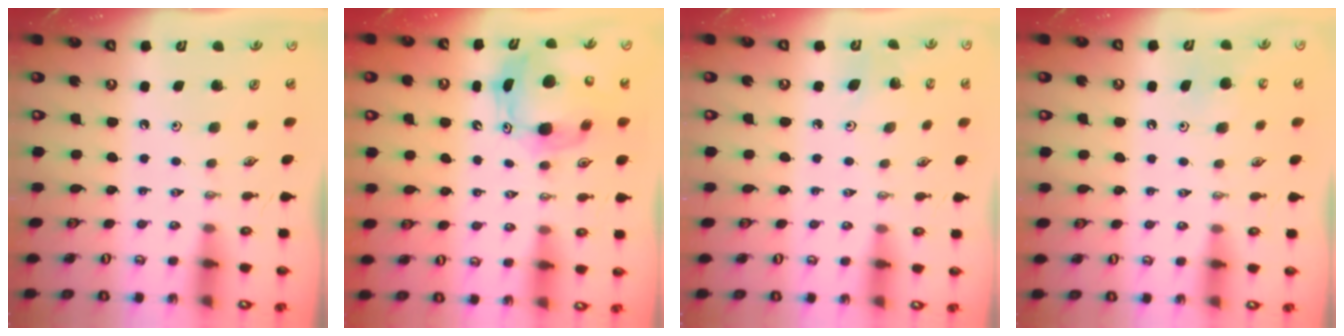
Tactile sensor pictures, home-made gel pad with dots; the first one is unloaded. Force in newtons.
{"total": 10.9, "press": 10.7, "slide": 2.0}
{"total": 4.9, "press": 4.8, "slide": 0.9}
{"total": 6.5, "press": 6.4, "slide": 0.9}